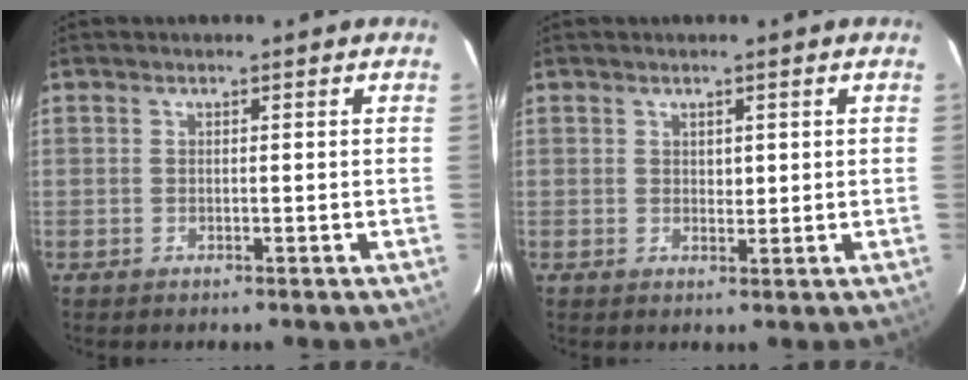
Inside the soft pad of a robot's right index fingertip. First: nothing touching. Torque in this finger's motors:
{"motor_torque": [-0.10, -0.01, -0.01, 0.00]}